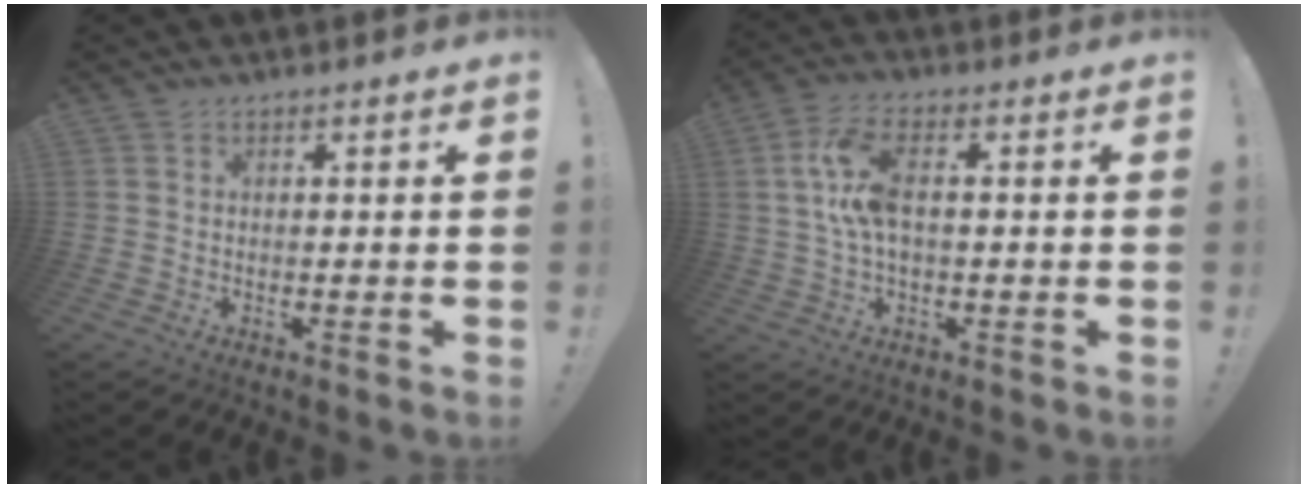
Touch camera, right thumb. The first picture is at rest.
{"total": 10.7, "force": [1.1, 4.8, 9.5], "torque": [-0.195, 0.001, 0.023]}